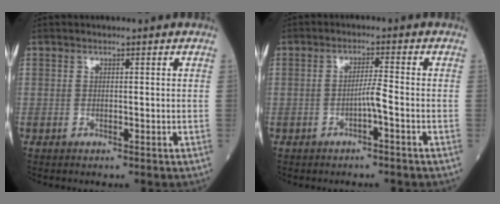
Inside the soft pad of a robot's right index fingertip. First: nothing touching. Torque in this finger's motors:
{"motor_torque": [0.31, -0.25, 0.20, 0.07]}